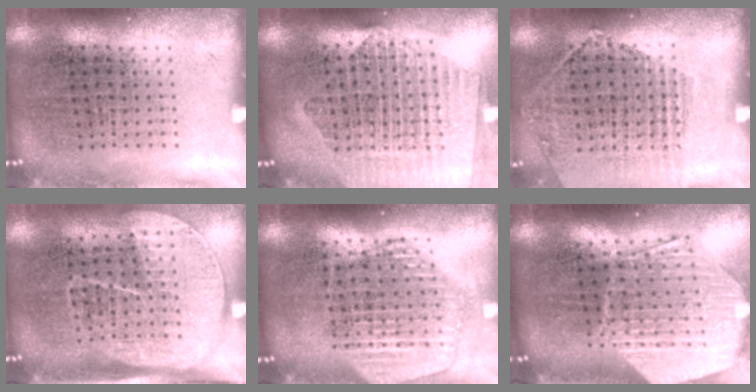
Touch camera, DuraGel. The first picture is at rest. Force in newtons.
{"total": 2.3, "press": 2.1, "slide": 1.1}
{"total": 1.2, "press": 1.1, "slide": 0.5}
{"total": 1.8, "press": 1.4, "slide": 1.0}
{"total": 2.2, "press": 2.0, "slide": 1.0}
{"total": 2.8, "press": 2.3, "slide": 1.7}